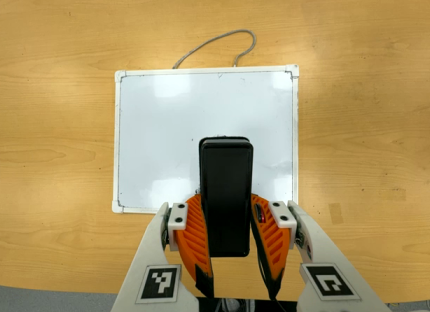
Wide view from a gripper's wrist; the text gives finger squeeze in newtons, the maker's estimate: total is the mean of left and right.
{"total": 8.1, "left": 6.5, "right": 9.7}